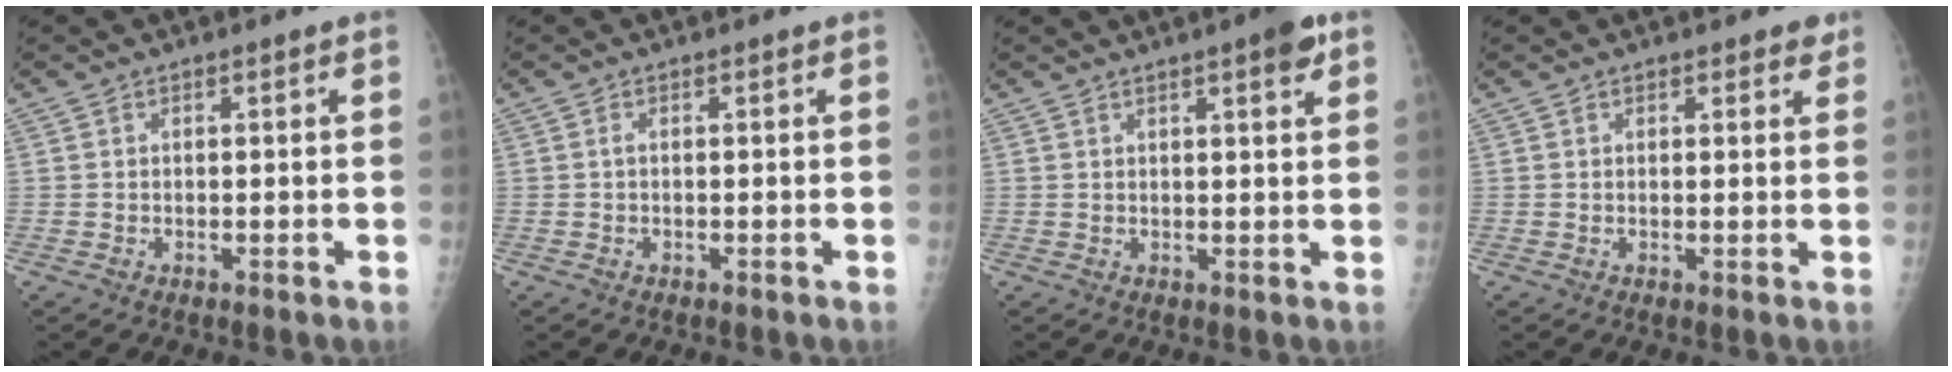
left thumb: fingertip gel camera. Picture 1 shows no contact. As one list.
[{"total": 0.6, "force": [0.0, 0.3, 0.5], "torque": [-0.009, 0.000, -0.003]}, {"total": 4.4, "force": [2.5, 1.0, 3.5], "torque": [-0.039, -0.008, 0.029]}, {"total": 2.1, "force": [1.6, 1.2, 0.7], "torque": [0.016, -0.006, 0.013]}]